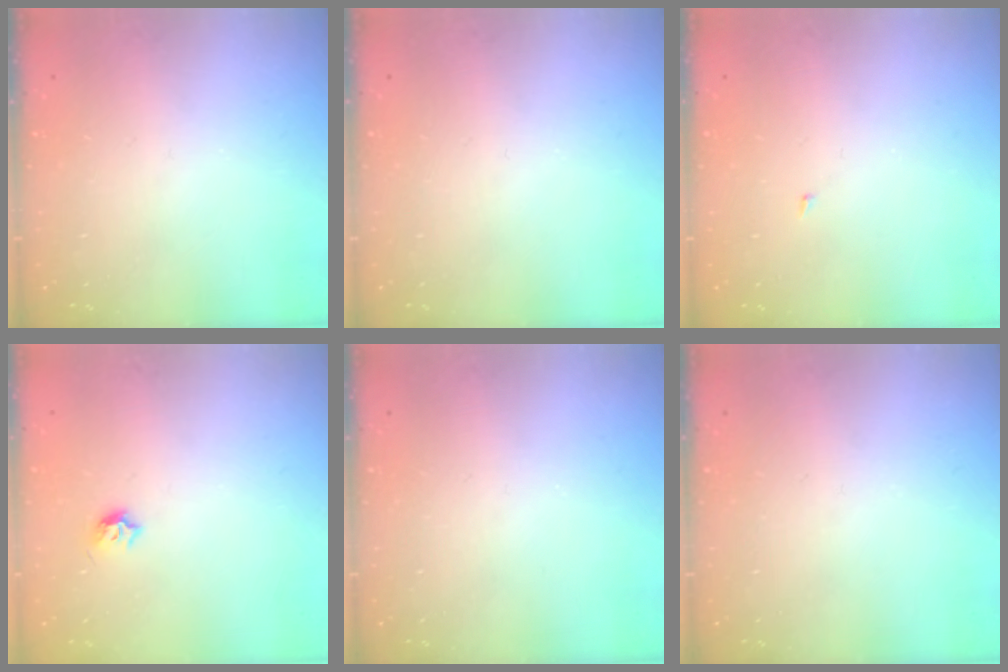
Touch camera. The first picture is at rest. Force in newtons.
{"total": 0.0}
{"total": 1.4, "press": 1.3, "slide": 0.1}
{"total": 4.1, "press": 4.0, "slide": 0.7}
{"total": 0.0}
{"total": 0.0}